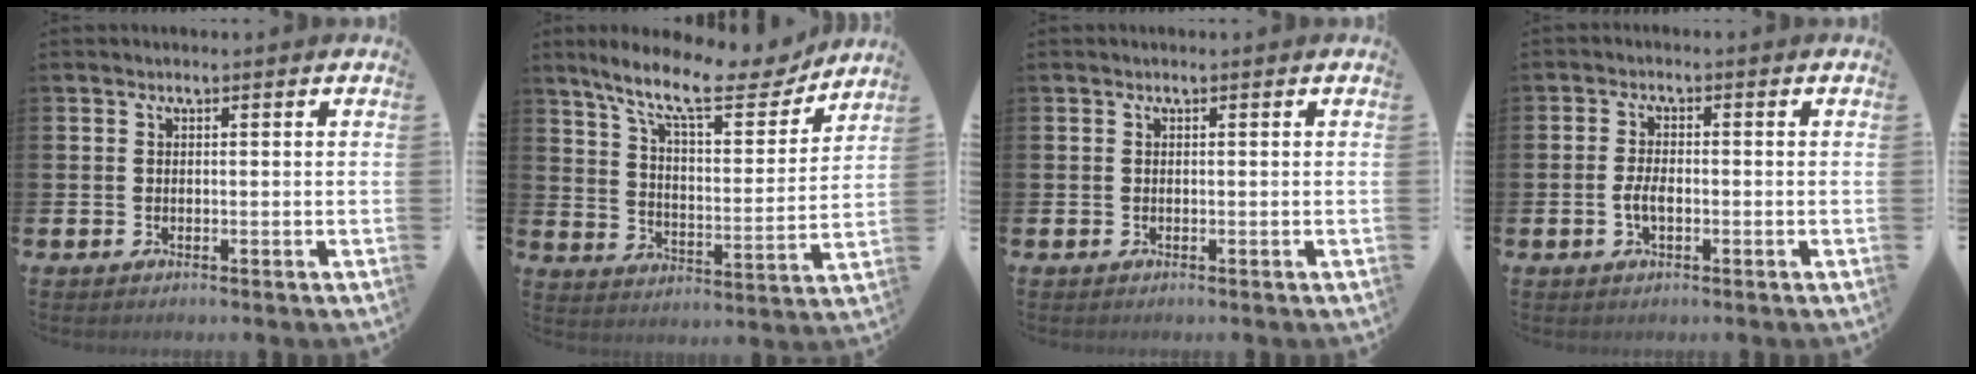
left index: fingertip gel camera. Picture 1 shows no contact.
{"total": 12.2, "force": [9.9, 3.0, 6.3], "torque": [-0.140, -0.057, 0.165]}
{"total": 0.0}
{"total": 2.6, "force": [-0.6, 1.3, 2.2], "torque": [-0.041, 0.003, -0.013]}